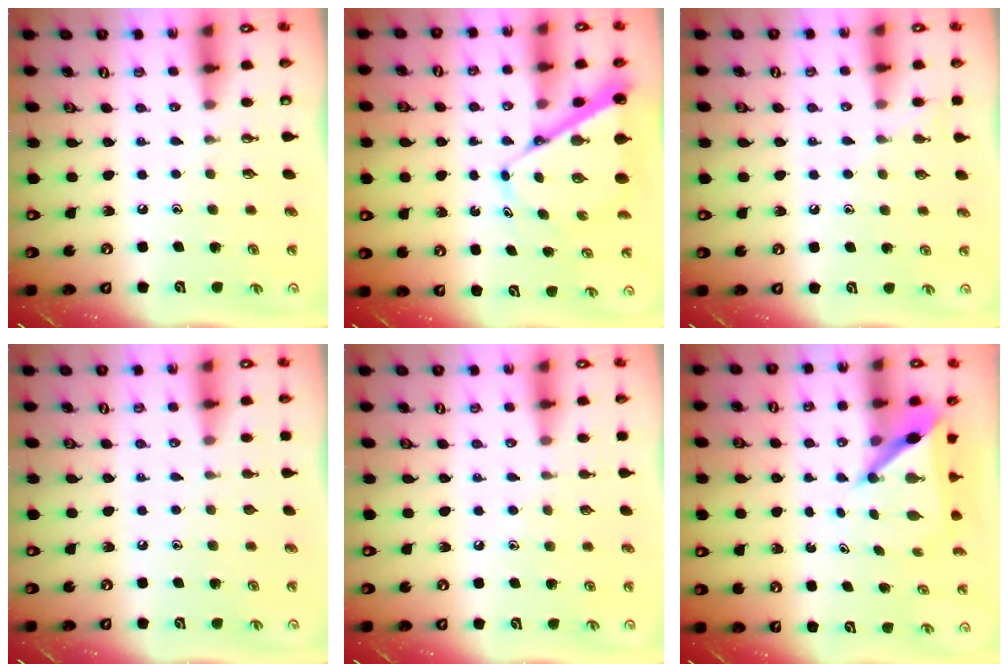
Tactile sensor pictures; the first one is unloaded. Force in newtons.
{"total": 9.6, "press": 9.6, "slide": 0.9}
{"total": 5.2, "press": 5.2, "slide": 0.5}
{"total": 0.0}
{"total": 4.0, "press": 4.0, "slide": 0.4}
{"total": 5.6, "press": 5.6, "slide": 0.4}